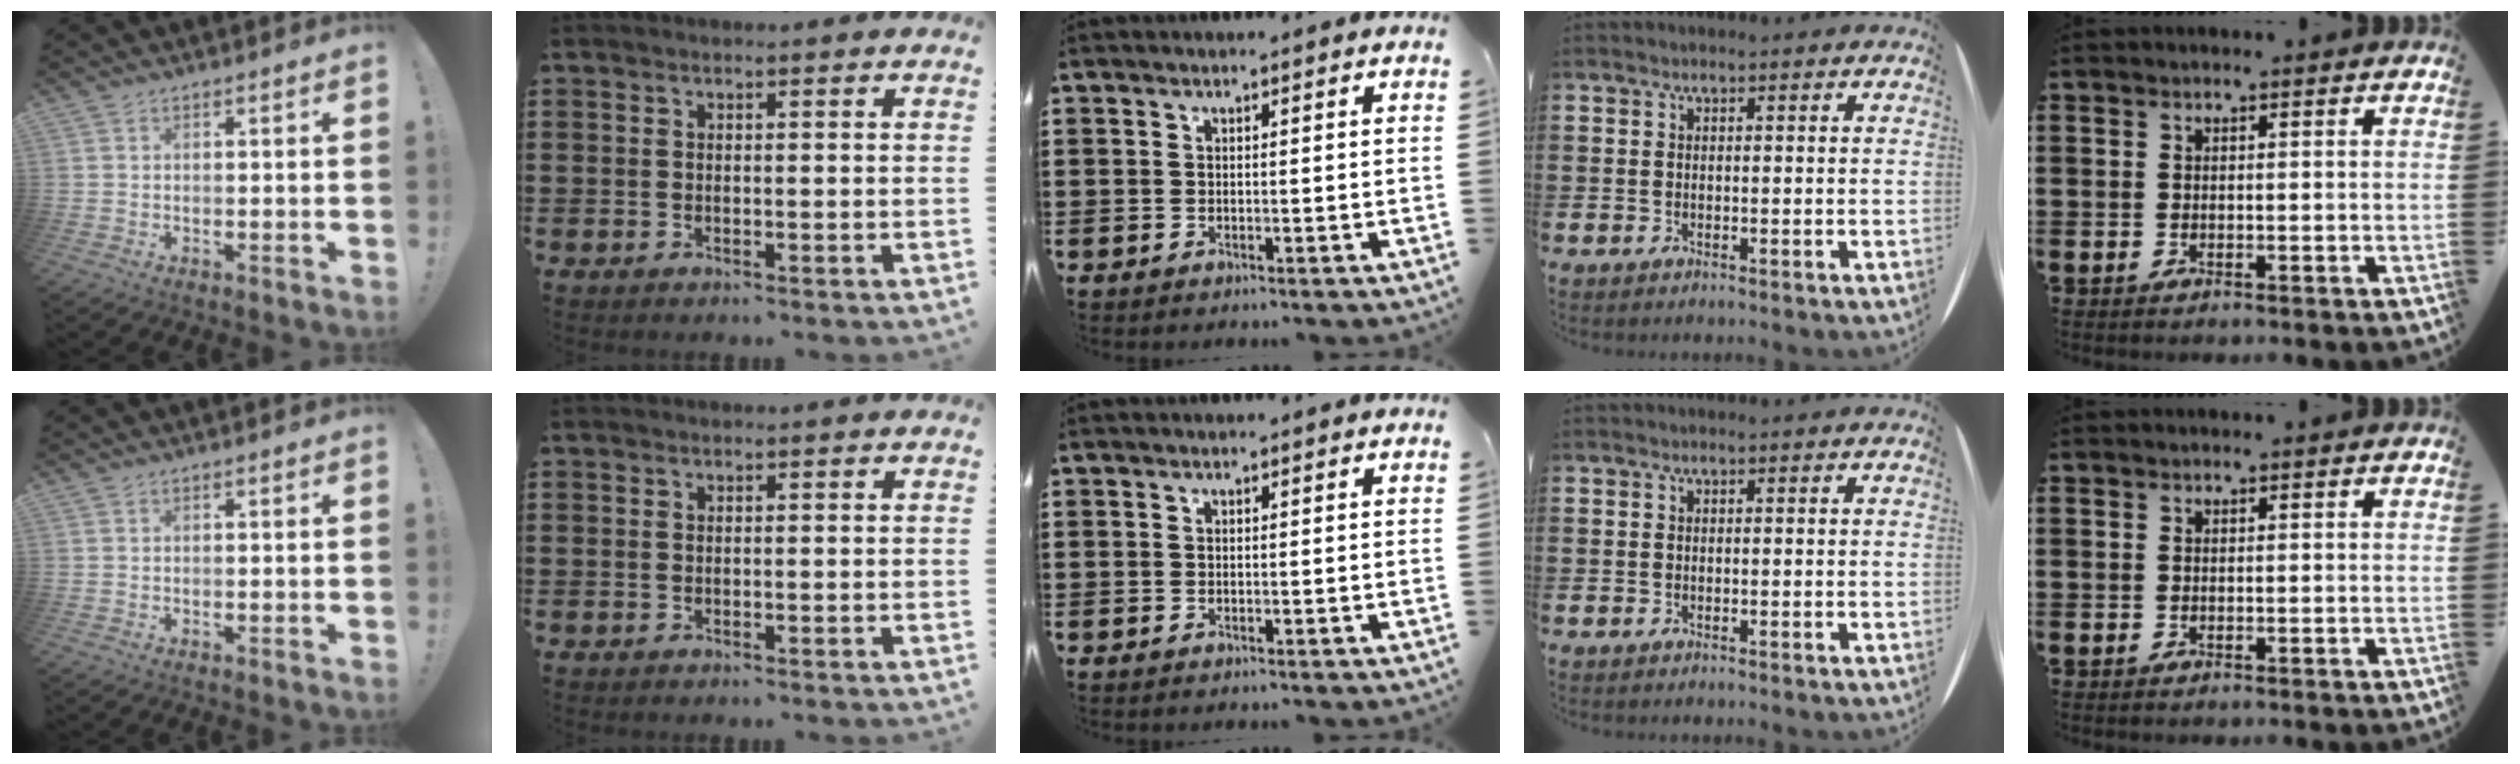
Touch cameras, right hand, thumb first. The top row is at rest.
{}